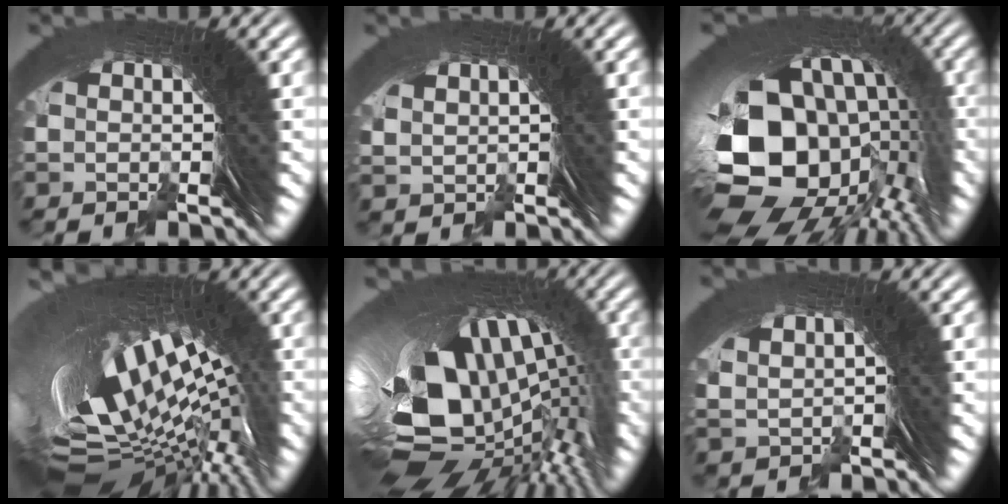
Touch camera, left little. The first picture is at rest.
{"total": 0.7, "force": [0.3, 0.4, -0.5], "torque": [0.003, -0.006, 0.020]}
{"total": 22.5, "force": [-3.5, 15.8, 15.6], "torque": [-0.292, -0.064, -0.039]}
{"total": 20.8, "force": [0.1, 11.4, 17.4], "torque": [-0.311, -0.033, 0.018]}
{"total": 18.7, "force": [-3.4, 12.5, 13.6], "torque": [-0.258, -0.052, -0.031]}
{"total": 1.4, "force": [0.4, 1.3, 0.3], "torque": [-0.024, -0.011, 0.024]}